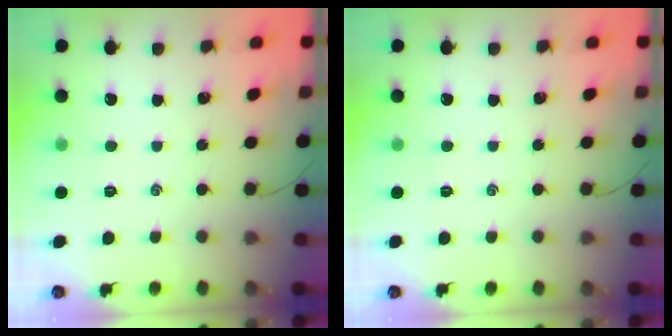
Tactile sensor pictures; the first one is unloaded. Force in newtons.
{"total": 0.0}